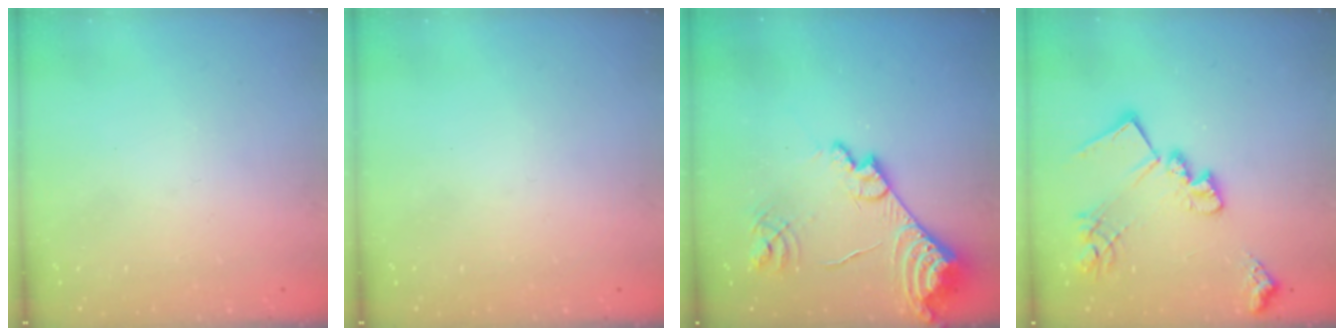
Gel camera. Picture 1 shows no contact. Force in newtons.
{"total": 0.0}
{"total": 17.3, "press": 17.2, "slide": 1.8}
{"total": 18.4, "press": 18.4, "slide": 1.4}